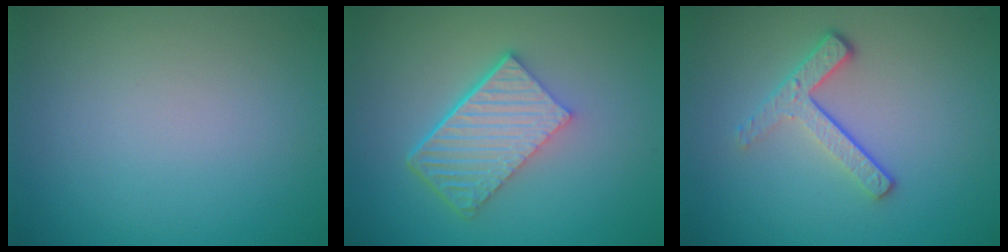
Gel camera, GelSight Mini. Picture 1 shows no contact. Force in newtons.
{"total": 6.0, "press": 4.1, "slide": 4.4}
{"total": 3.3, "press": 2.3, "slide": 2.3}